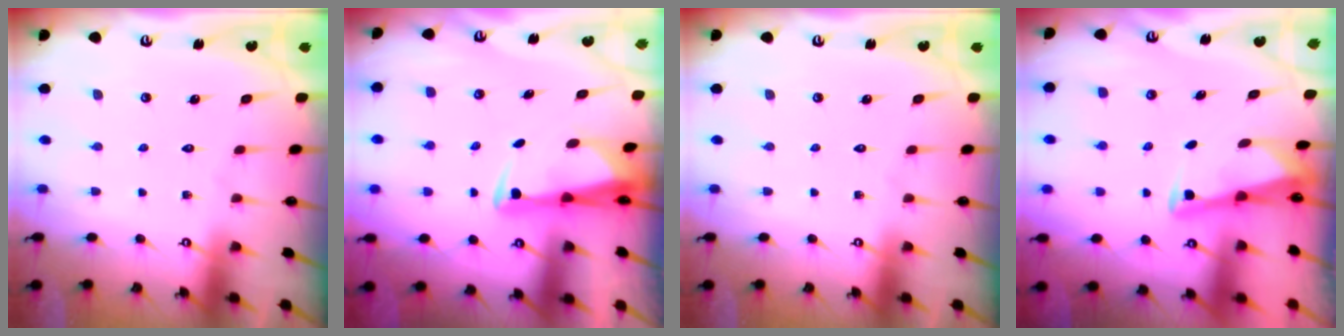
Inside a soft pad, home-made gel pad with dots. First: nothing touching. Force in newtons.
{"total": 2.9, "press": 2.7, "slide": 0.9}
{"total": 0.0}
{"total": 2.8, "press": 2.8, "slide": 0.3}